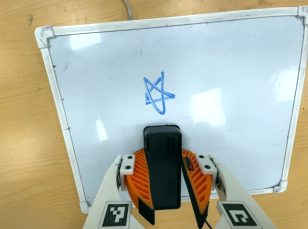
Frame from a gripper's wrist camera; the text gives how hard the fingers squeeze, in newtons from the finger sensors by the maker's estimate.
{"total": 9.4, "left": 9.3, "right": 9.6}